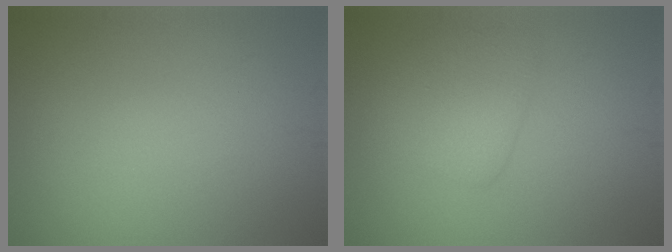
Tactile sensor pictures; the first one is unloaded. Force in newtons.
{"total": 3.0, "press": 3.0, "slide": 0.2}